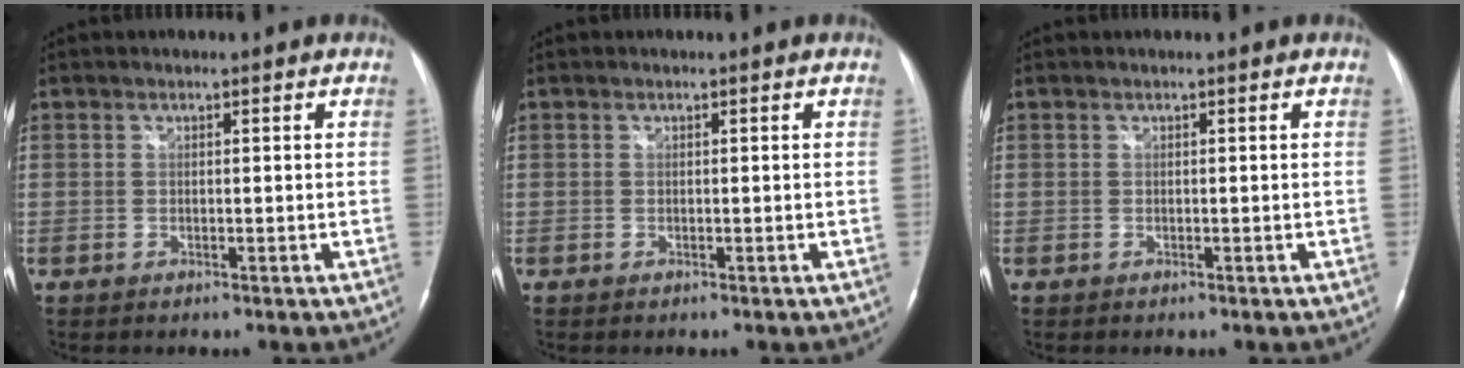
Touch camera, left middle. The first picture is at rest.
{"total": 0.0}
{"total": 0.0}